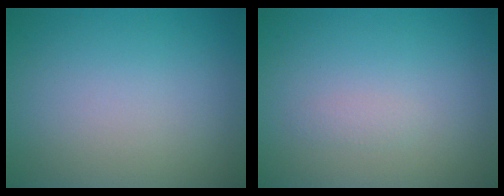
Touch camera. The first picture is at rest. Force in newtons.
{"total": 0.6, "press": 0.6, "slide": 0.0}